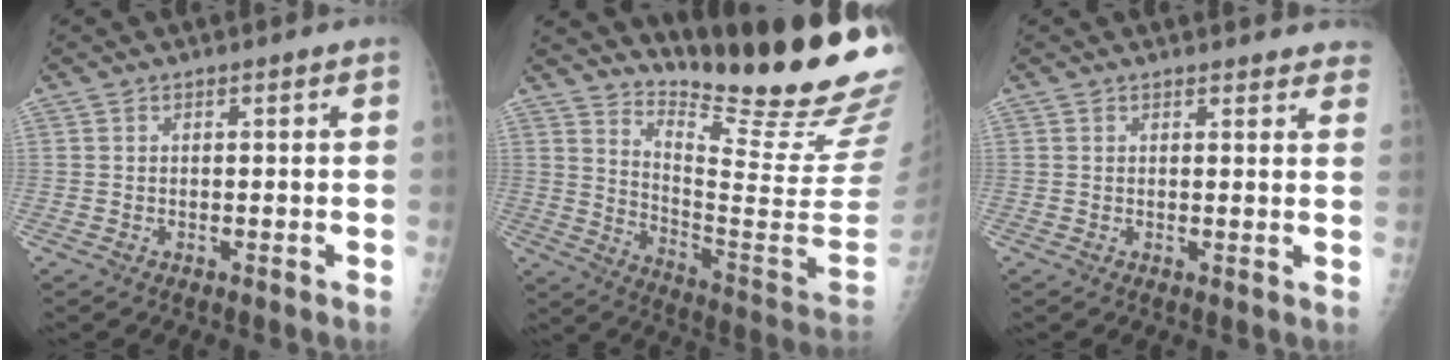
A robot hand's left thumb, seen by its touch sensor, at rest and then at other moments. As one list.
[{"total": 25.1, "force": [20.2, 2.4, 14.7], "torque": [-0.199, -0.185, 0.287]}, {"total": 5.8, "force": [5.5, 1.7, 0.9], "torque": [0.029, -0.022, 0.038]}]